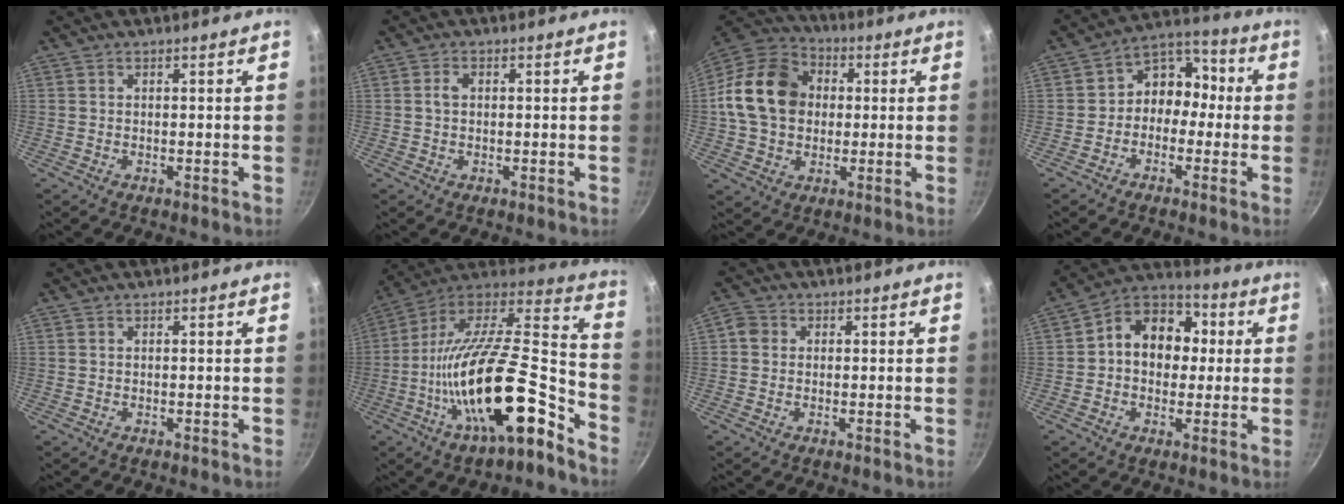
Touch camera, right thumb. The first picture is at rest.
{"total": 2.0, "force": [0.2, 1.4, 1.4], "torque": [-0.024, 0.006, 0.003]}
{"total": 17.6, "force": [1.6, 14.0, 10.6], "torque": [-0.168, 0.026, 0.016]}
{"total": 9.0, "force": [-1.2, 7.4, 4.9], "torque": [-0.022, 0.047, -0.042]}
{"total": 0.0}
{"total": 26.9, "force": [-12.8, 8.8, 21.9], "torque": [-0.326, 0.067, -0.232]}
{"total": 2.6, "force": [0.1, 2.4, 0.9], "torque": [-0.012, 0.005, -0.010]}
{"total": 13.3, "force": [1.2, 10.6, 7.9], "torque": [-0.077, 0.029, -0.004]}